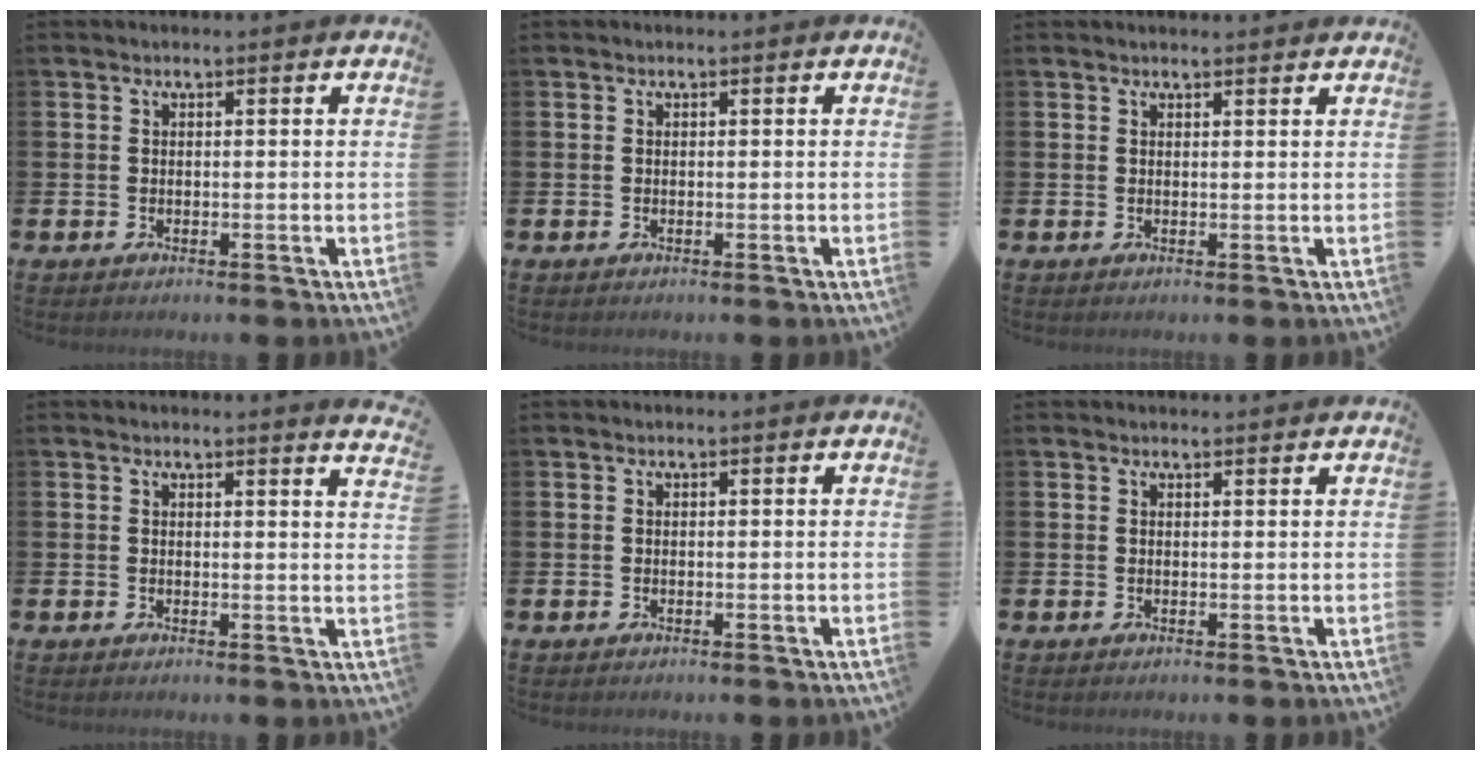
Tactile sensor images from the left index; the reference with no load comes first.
{"total": 0.0}
{"total": 0.9, "force": [0.9, 0.1, 0.1], "torque": [0.005, -0.002, 0.014]}
{"total": 1.7, "force": [1.7, -0.2, -0.1], "torque": [0.009, -0.016, 0.028]}
{"total": 0.0}
{"total": 0.7, "force": [0.7, 0.1, 0.1], "torque": [0.008, -0.003, 0.011]}